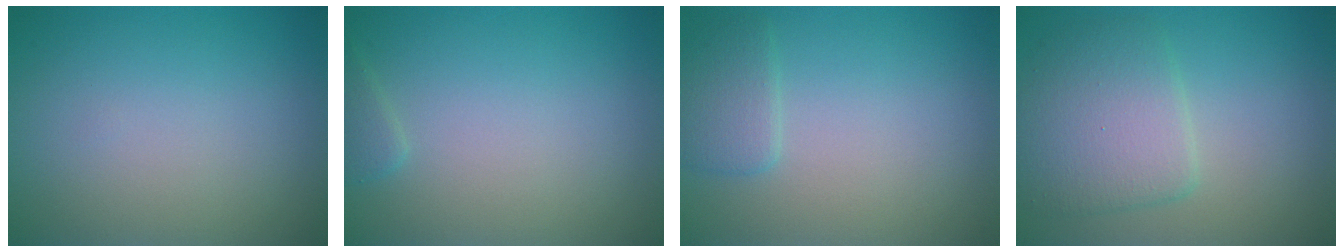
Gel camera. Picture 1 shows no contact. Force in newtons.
{"total": 0.9, "press": 0.9, "slide": 0.0}
{"total": 1.9, "press": 1.9, "slide": 0.1}
{"total": 4.8, "press": 4.8, "slide": 0.1}